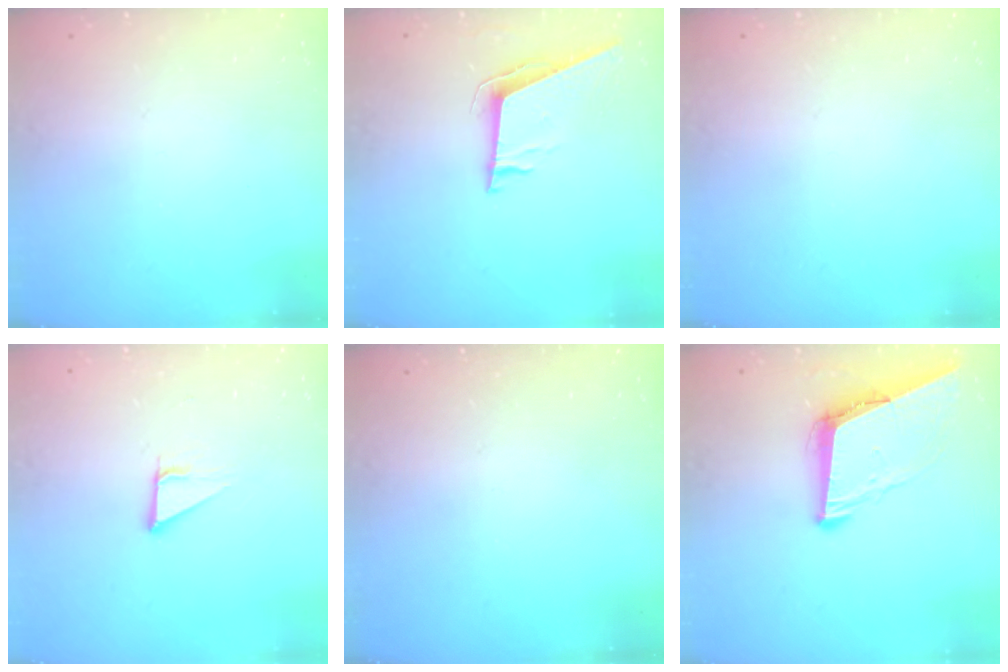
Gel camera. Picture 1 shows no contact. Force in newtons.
{"total": 8.4, "press": 7.9, "slide": 2.9}
{"total": 0.0}
{"total": 2.9, "press": 2.9, "slide": 0.1}
{"total": 0.0}
{"total": 8.6, "press": 7.8, "slide": 3.6}